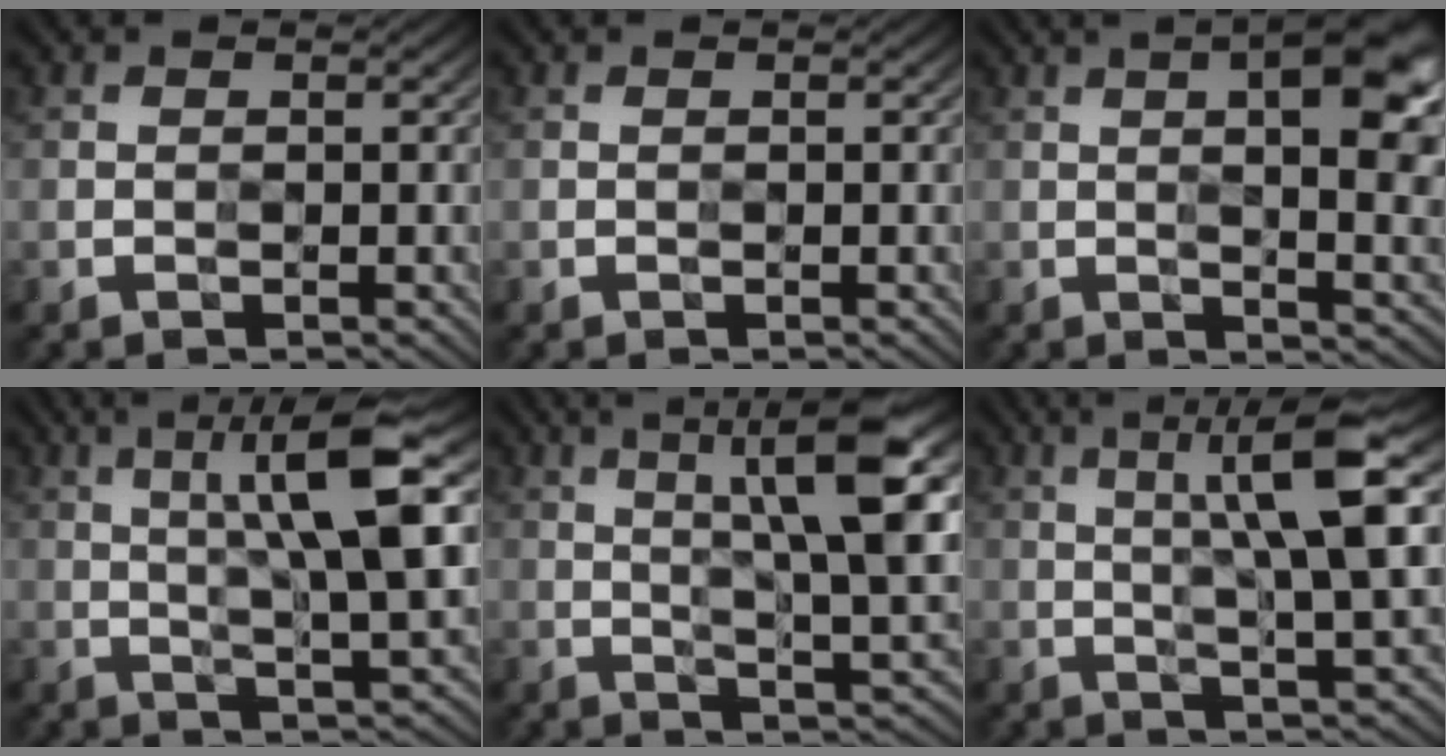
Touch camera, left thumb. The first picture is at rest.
{"total": 0.0}
{"total": 13.5, "force": [4.1, 4.9, 12.0], "torque": [-0.158, 0.023, 0.051]}
{"total": 12.2, "force": [3.5, 2.5, 11.4], "torque": [-0.185, 0.002, 0.063]}
{"total": 12.9, "force": [4.4, 3.0, 11.8], "torque": [-0.185, 0.001, 0.073]}
{"total": 10.9, "force": [3.1, 1.9, 10.3], "torque": [-0.165, 0.009, 0.055]}